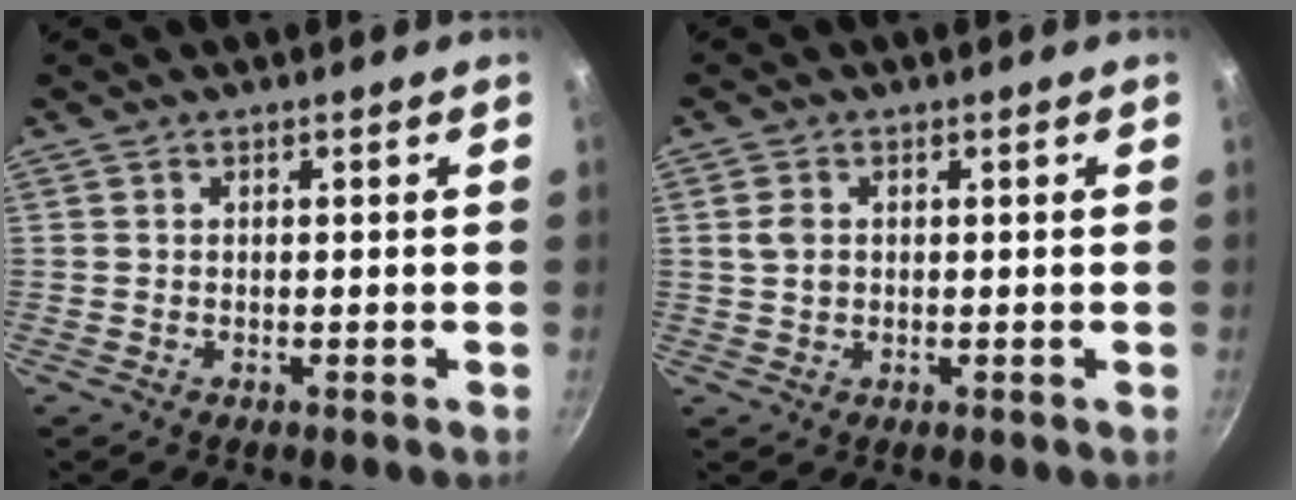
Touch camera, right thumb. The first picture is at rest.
{"total": 2.7, "force": [0.5, 2.0, 1.8], "torque": [-0.034, -0.001, 0.012]}